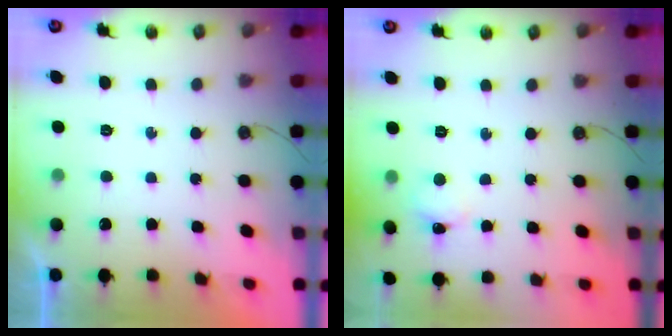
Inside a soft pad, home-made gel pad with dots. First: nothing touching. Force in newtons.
{"total": 2.2, "press": 2.2, "slide": 0.3}